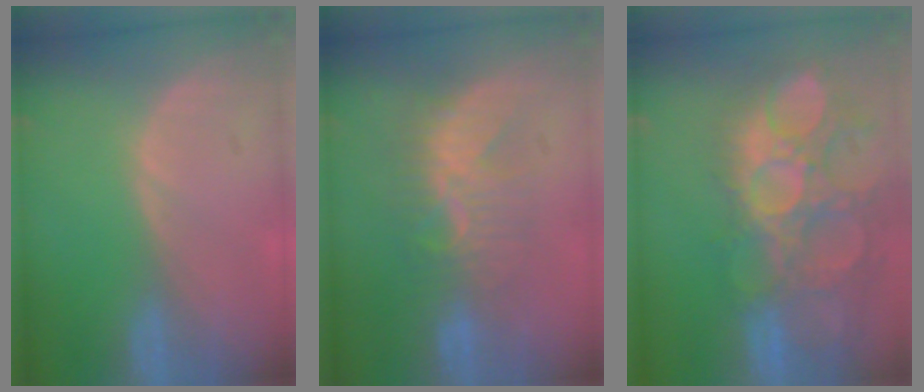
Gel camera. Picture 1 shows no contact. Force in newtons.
{"total": 7.8, "press": 7.5, "slide": 2.0}
{"total": 15.1, "press": 12.7, "slide": 8.3}